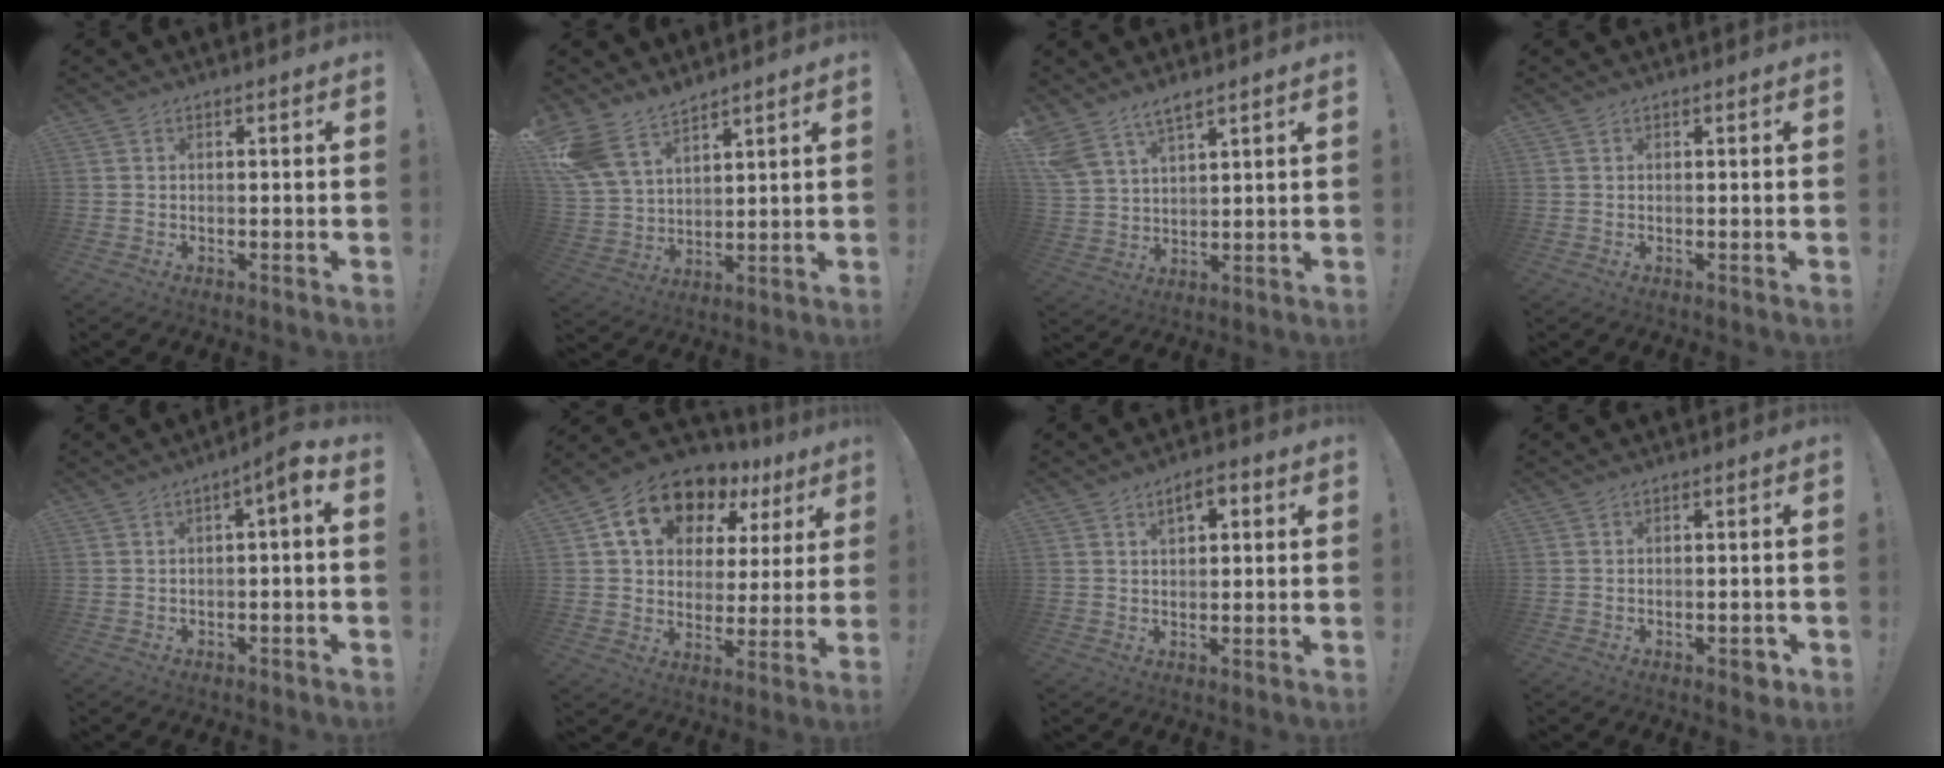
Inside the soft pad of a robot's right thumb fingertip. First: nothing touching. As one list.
[{"total": 13.2, "force": [10.3, 6.8, 4.8], "torque": [-0.115, -0.058, 0.202]}, {"total": 7.8, "force": [6.2, 3.3, 3.4], "torque": [-0.077, -0.027, 0.126]}, {"total": 0.0}, {"total": 4.2, "force": [-0.1, 0.5, 4.1], "torque": [-0.060, 0.000, -0.007]}, {"total": 16.1, "force": [9.1, 10.3, 8.4], "torque": [-0.141, -0.043, 0.168]}, {"total": 4.7, "force": [1.9, 2.3, 3.6], "torque": [-0.044, -0.002, 0.027]}, {"total": 3.0, "force": [-1.6, 1.2, 2.2], "torque": [-0.028, 0.009, -0.025]}]